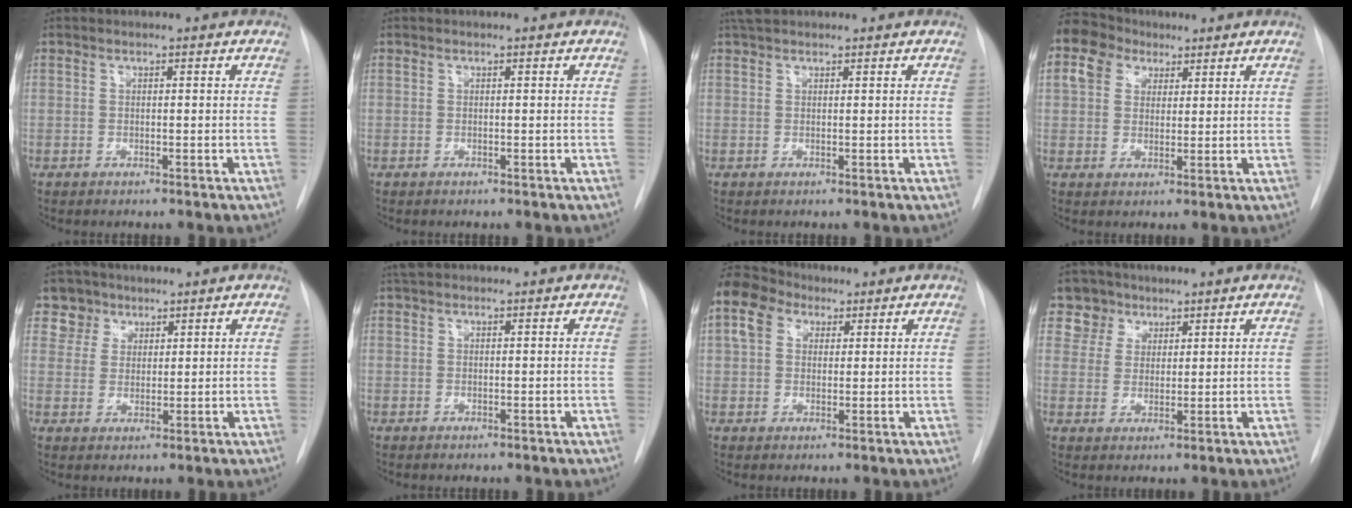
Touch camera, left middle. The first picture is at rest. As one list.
[{"total": 0.0}, {"total": 2.6, "force": [2.2, 0.8, 0.9], "torque": [-0.016, 0.020, 0.040]}, {"total": 13.6, "force": [7.5, 10.1, 5.3], "torque": [-0.152, 0.063, 0.142]}, {"total": 4.6, "force": [3.1, 3.4, -0.4], "torque": [0.018, 0.003, 0.055]}, {"total": 1.7, "force": [1.5, 0.6, 0.5], "torque": [-0.012, 0.017, 0.027]}, {"total": 11.9, "force": [6.4, 8.2, 5.7], "torque": [-0.154, 0.061, 0.120]}, {"total": 5.1, "force": [3.3, 3.8, -0.3], "torque": [0.015, 0.005, 0.060]}]